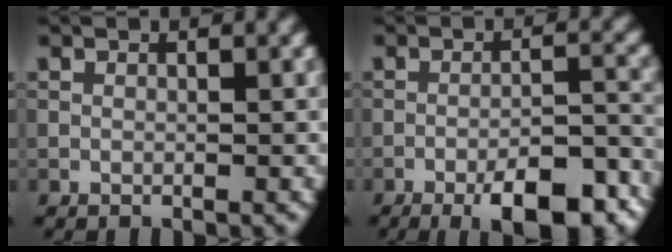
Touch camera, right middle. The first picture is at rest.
{"total": 8.2, "force": [-5.1, 2.2, 6.1], "torque": [-0.088, 0.002, -0.070]}